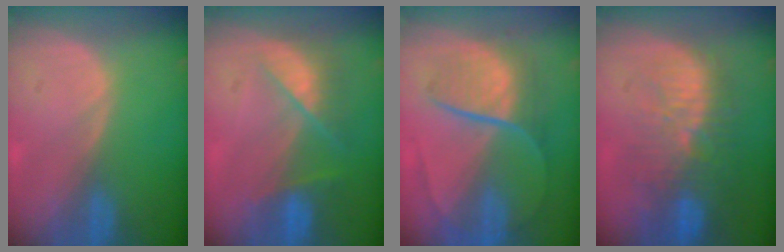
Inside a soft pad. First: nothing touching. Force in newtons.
{"total": 7.3, "press": 6.5, "slide": 3.2}
{"total": 8.9, "press": 7.5, "slide": 4.7}
{"total": 11.3, "press": 9.9, "slide": 5.5}